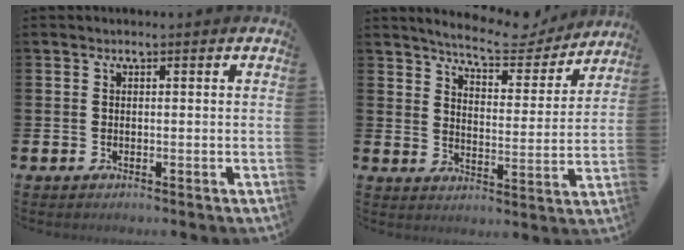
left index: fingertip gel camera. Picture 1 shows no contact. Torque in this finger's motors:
{"motor_torque": [0.98, -1.16, 0.18, 0.09]}